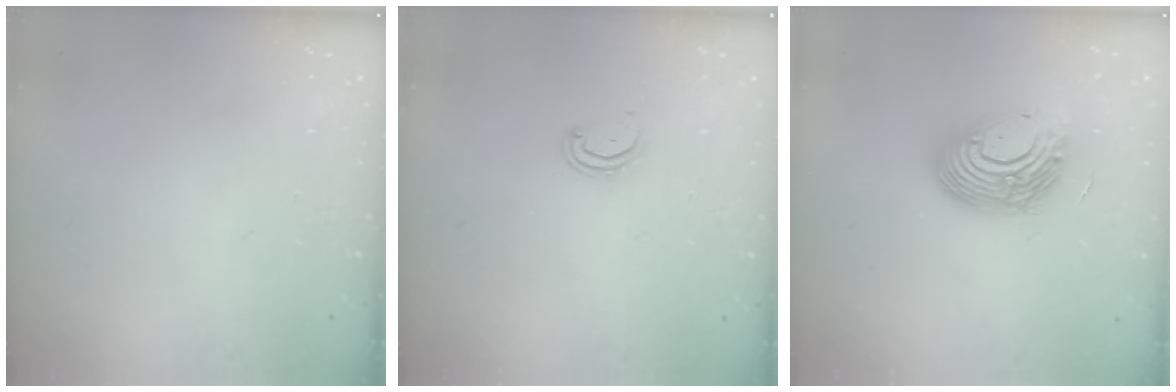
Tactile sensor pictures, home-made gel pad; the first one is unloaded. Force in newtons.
{"total": 3.1, "press": 3.1, "slide": 0.2}
{"total": 15.5, "press": 15.5, "slide": 1.4}